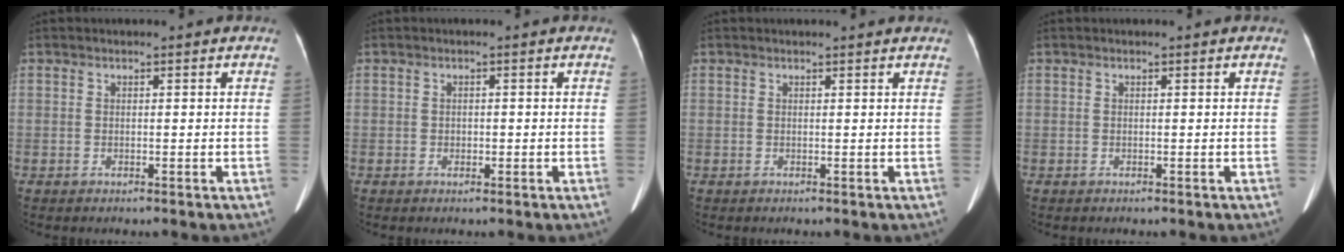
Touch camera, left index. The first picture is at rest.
{"total": 0.9, "force": [-0.3, 0.7, 0.5], "torque": [-0.009, 0.001, -0.004]}
{"total": 1.7, "force": [1.7, 0.0, 0.3], "torque": [-0.012, 0.005, 0.016]}
{"total": 0.0}